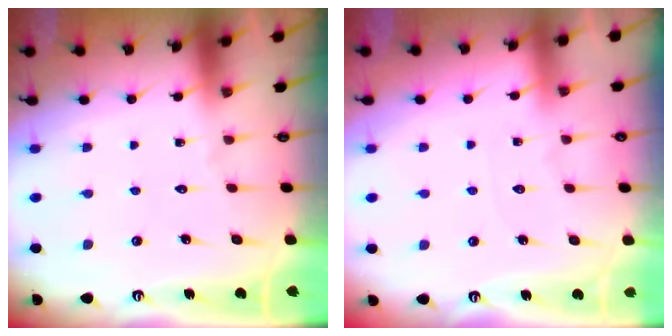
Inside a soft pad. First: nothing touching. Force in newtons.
{"total": 1.6, "press": 1.5, "slide": 0.3}